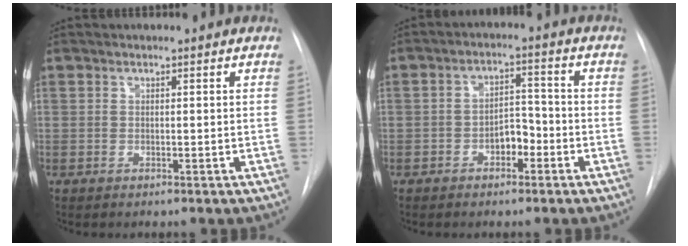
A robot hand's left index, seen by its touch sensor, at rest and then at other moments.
{"total": 4.4, "force": [-2.5, 2.3, 2.8], "torque": [-0.044, 0.011, -0.040]}